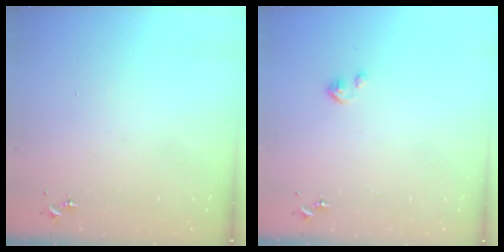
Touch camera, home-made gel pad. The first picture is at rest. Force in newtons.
{"total": 2.7, "press": 2.7, "slide": 0.3}